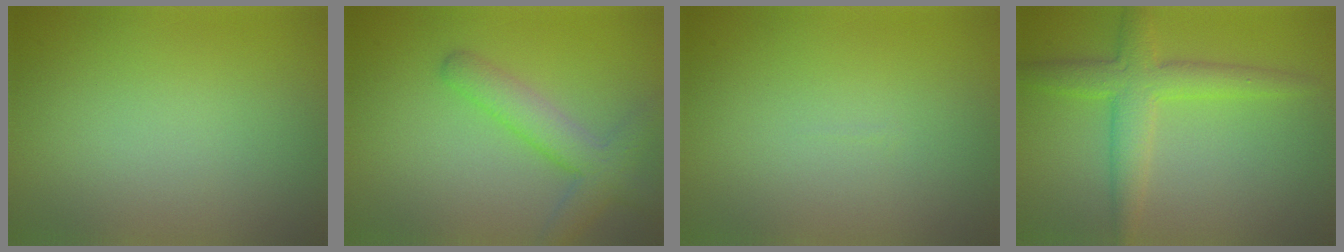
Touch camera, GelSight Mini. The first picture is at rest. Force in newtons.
{"total": 3.7, "press": 3.7, "slide": 0.1}
{"total": 0.0}
{"total": 4.3, "press": 4.3, "slide": 0.0}